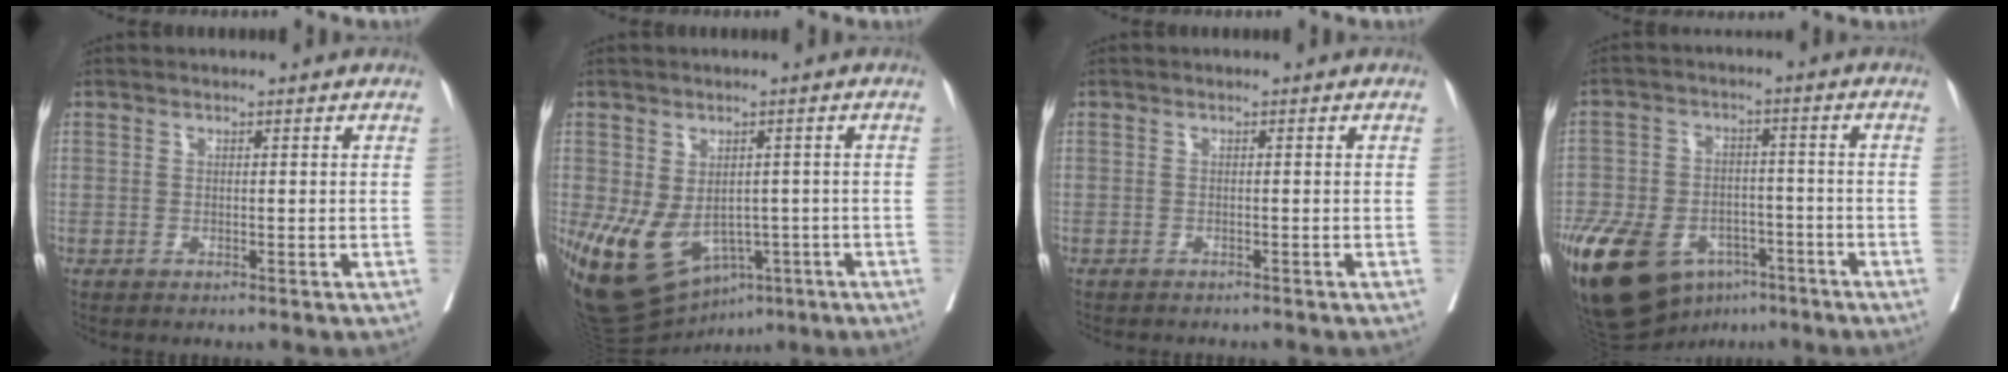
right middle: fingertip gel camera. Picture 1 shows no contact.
{"total": 14.5, "force": [-5.6, 9.6, 9.3], "torque": [-0.177, -0.011, -0.065]}
{"total": 4.2, "force": [-3.8, 0.9, 1.6], "torque": [-0.024, -0.006, -0.045]}
{"total": 21.0, "force": [-11.7, 12.1, 12.5], "torque": [-0.303, -0.014, -0.189]}